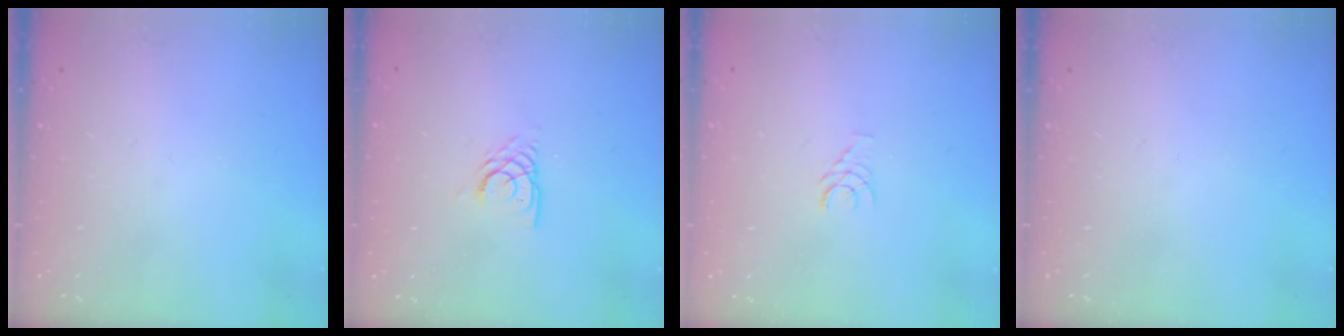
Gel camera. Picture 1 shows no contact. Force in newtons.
{"total": 5.0, "press": 5.0, "slide": 0.5}
{"total": 3.6, "press": 3.6, "slide": 0.4}
{"total": 0.0}